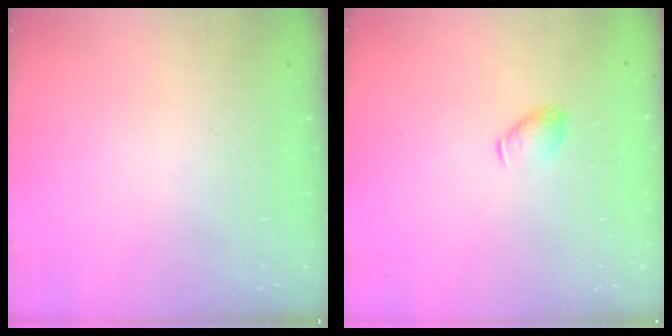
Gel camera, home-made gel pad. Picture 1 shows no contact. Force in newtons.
{"total": 5.2, "press": 5.1, "slide": 1.0}